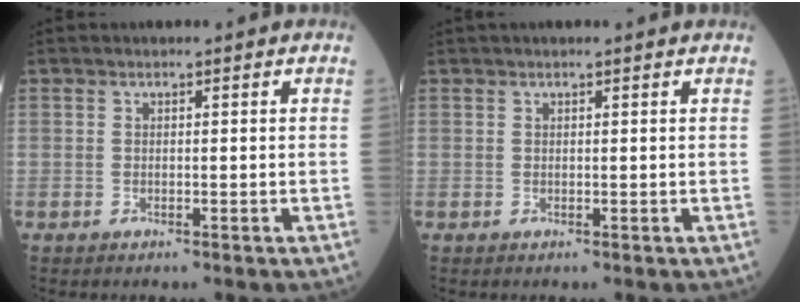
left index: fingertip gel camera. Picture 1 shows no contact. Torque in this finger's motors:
{"motor_torque": [0.95, -1.19, 0.03, 0.02]}